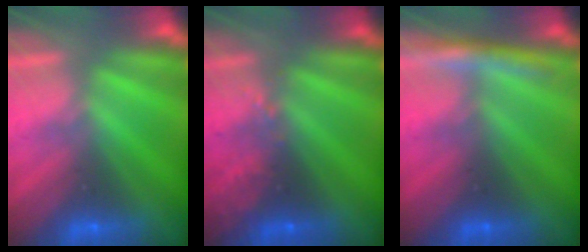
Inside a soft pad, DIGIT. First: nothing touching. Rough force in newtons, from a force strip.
{"total": 2.9}
{"total": 4.5}